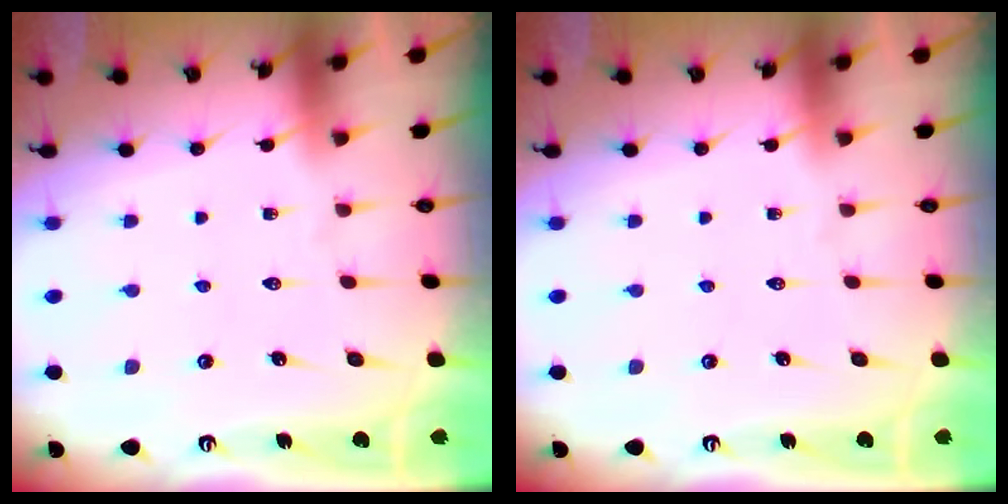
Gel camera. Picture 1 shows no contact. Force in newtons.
{"total": 0.0}